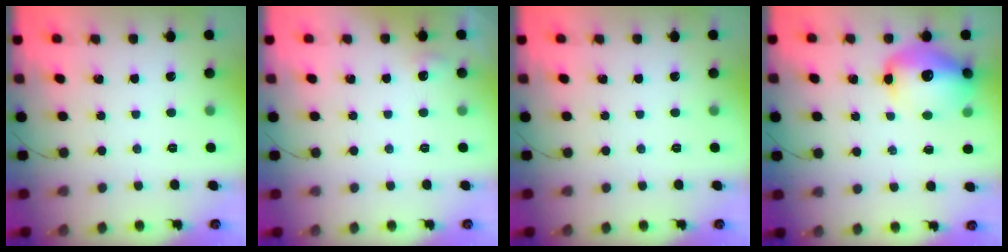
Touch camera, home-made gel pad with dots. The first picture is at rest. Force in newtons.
{"total": 4.0, "press": 3.8, "slide": 1.2}
{"total": 0.0}
{"total": 14.5, "press": 13.9, "slide": 4.2}